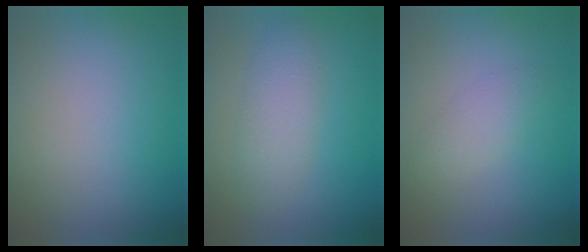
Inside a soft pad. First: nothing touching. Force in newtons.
{"total": 3.0, "press": 3.0, "slide": 0.1}
{"total": 1.7, "press": 1.7, "slide": 0.1}